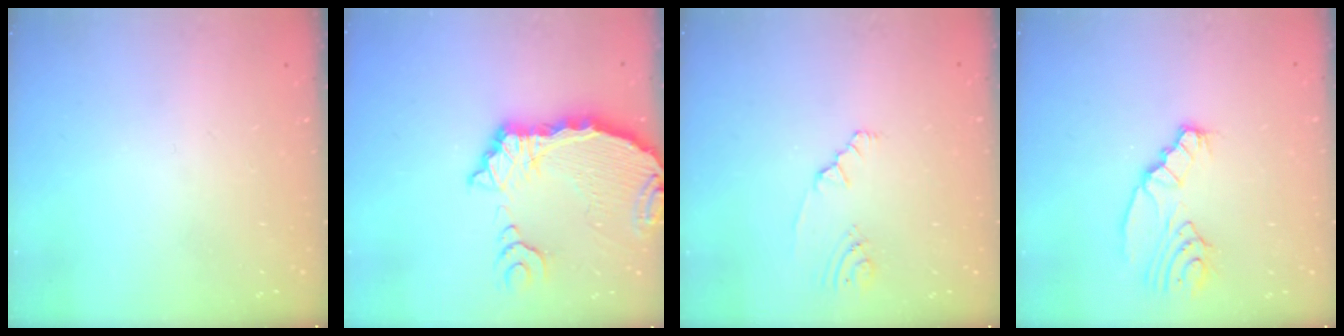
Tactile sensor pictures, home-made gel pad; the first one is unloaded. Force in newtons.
{"total": 10.7, "press": 10.6, "slide": 1.3}
{"total": 2.1, "press": 1.8, "slide": 1.1}
{"total": 5.1, "press": 5.1, "slide": 0.6}